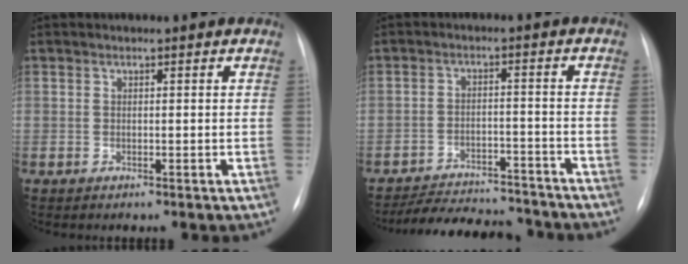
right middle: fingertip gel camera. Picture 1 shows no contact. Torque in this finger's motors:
{"motor_torque": [0.98, -1.16, 0.36, 0.09]}